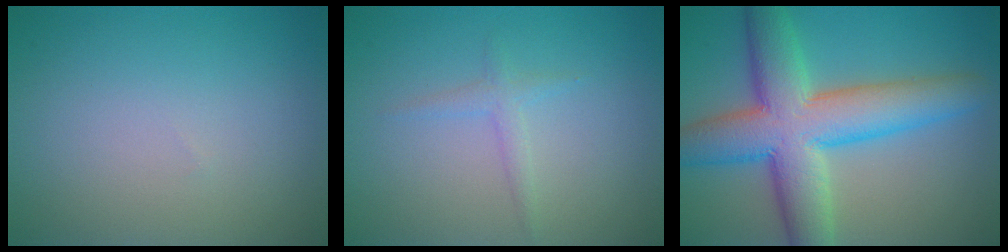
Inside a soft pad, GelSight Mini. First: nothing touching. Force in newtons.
{"total": 1.3, "press": 1.3, "slide": 0.1}
{"total": 10.2, "press": 10.2, "slide": 0.3}